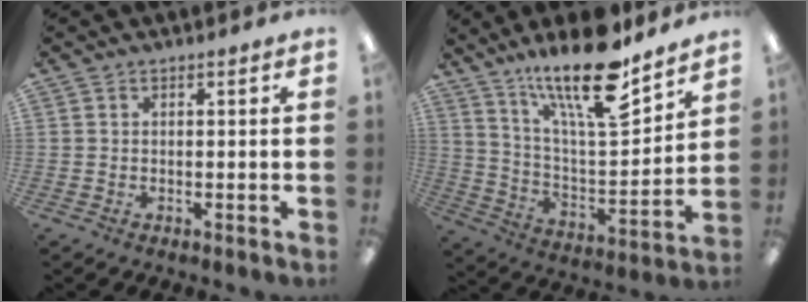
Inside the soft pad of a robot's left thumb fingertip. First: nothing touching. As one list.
[{"total": 20.6, "force": [15.1, 5.6, 12.9], "torque": [-0.219, -0.101, 0.250]}]